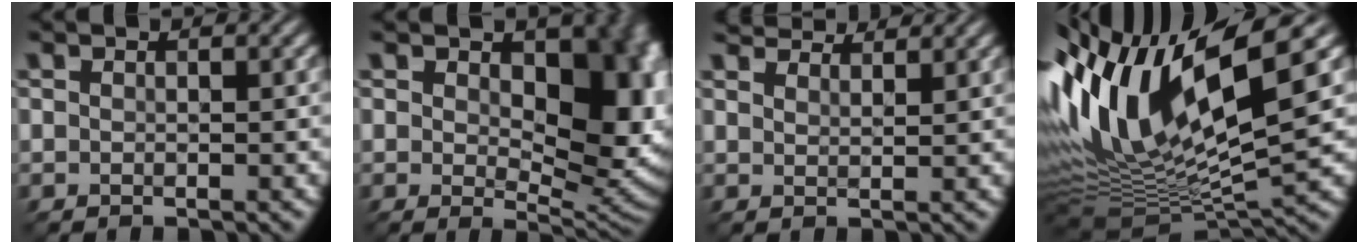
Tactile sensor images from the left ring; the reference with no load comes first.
{"total": 12.3, "force": [2.0, 7.3, 9.7], "torque": [-0.115, -0.020, 0.044]}
{"total": 5.4, "force": [5.0, 1.1, 1.8], "torque": [-0.033, 0.005, 0.070]}
{"total": 15.7, "force": [3.9, 5.7, 14.1], "torque": [-0.291, 0.007, 0.072]}